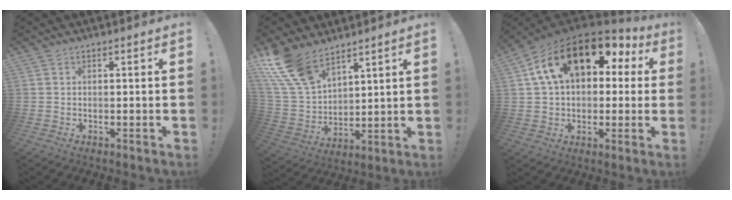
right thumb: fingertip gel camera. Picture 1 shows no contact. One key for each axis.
{"total": 15.0, "fx": 11.0, "fy": 7.6, "fz": 6.9, "tx": -0.160, "ty": -0.069, "tz": 0.212}
{"total": 20.1, "fx": 8.1, "fy": 11.6, "fz": 14.3, "tx": -0.240, "ty": -0.021, "tz": 0.142}